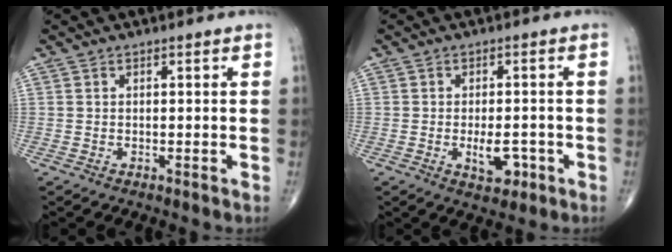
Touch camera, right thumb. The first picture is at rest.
{"total": 5.0, "force": [-1.6, 2.6, 4.0], "torque": [-0.048, 0.001, -0.019]}